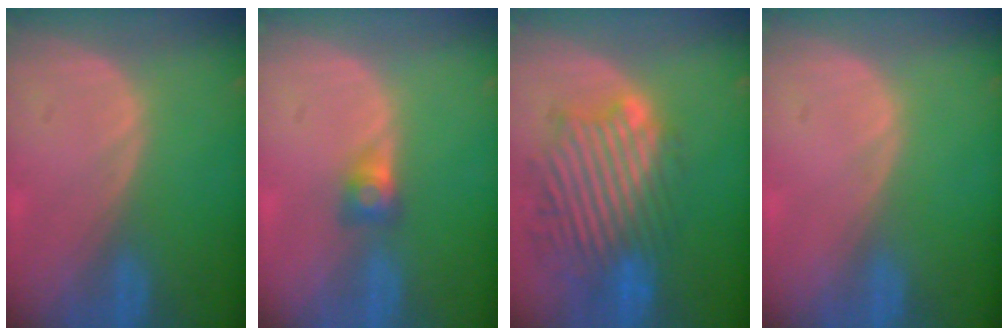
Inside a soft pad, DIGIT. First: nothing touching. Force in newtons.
{"total": 2.6, "press": 2.3, "slide": 1.0}
{"total": 11.9, "press": 10.7, "slide": 5.3}
{"total": 0.0}